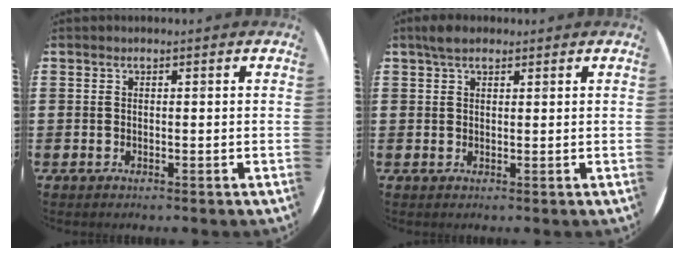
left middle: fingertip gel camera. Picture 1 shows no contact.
{"total": 2.5, "force": [1.8, 1.1, 1.3], "torque": [-0.020, 0.005, 0.030]}